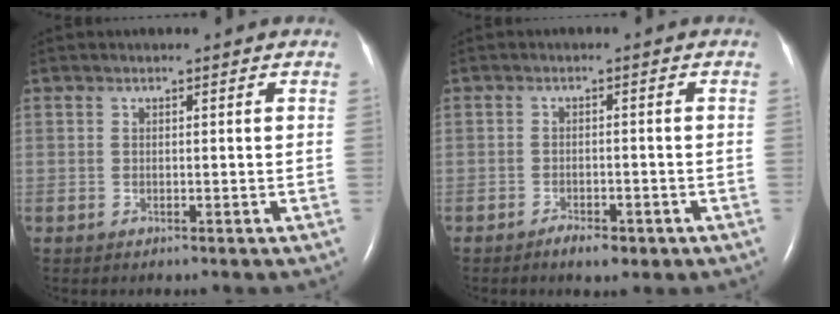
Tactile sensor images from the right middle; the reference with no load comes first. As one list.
[{"total": 2.9, "force": [-1.9, 1.2, 1.8], "torque": [-0.032, 0.000, -0.024]}]